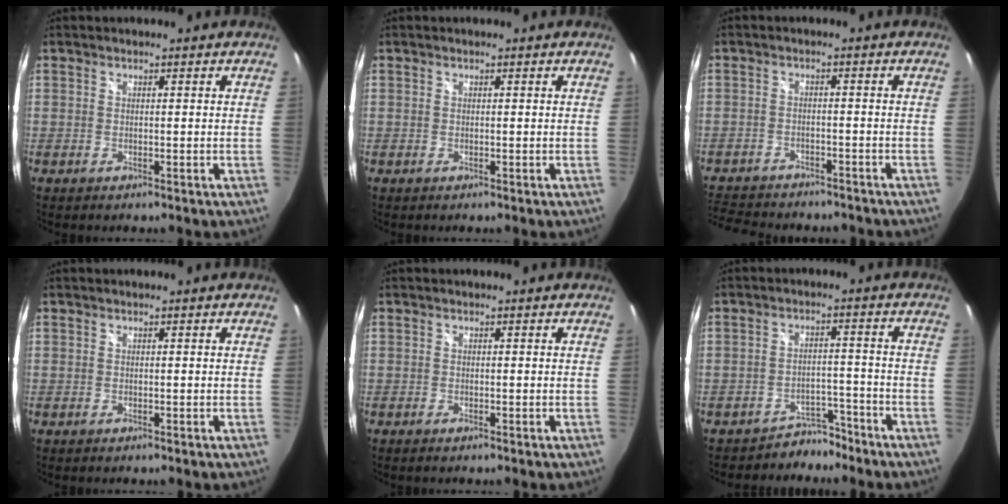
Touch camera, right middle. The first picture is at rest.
{"total": 0.0}
{"total": 12.3, "force": [-10.5, 4.6, 4.3], "torque": [-0.117, -0.008, -0.162]}
{"total": 0.0}
{"total": 0.6, "force": [-0.4, 0.1, 0.4], "torque": [-0.008, -0.002, -0.009]}
{"total": 5.2, "force": [-4.6, 2.4, 0.1], "torque": [-0.005, 0.018, -0.069]}